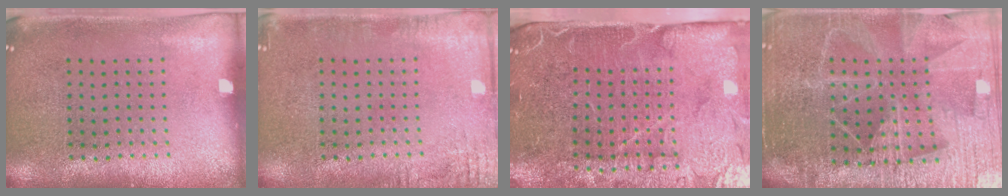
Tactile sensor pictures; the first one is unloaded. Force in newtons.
{"total": 2.0, "press": 2.0, "slide": 0.2}
{"total": 4.6, "press": 3.9, "slide": 2.5}
{"total": 5.2, "press": 4.7, "slide": 2.2}